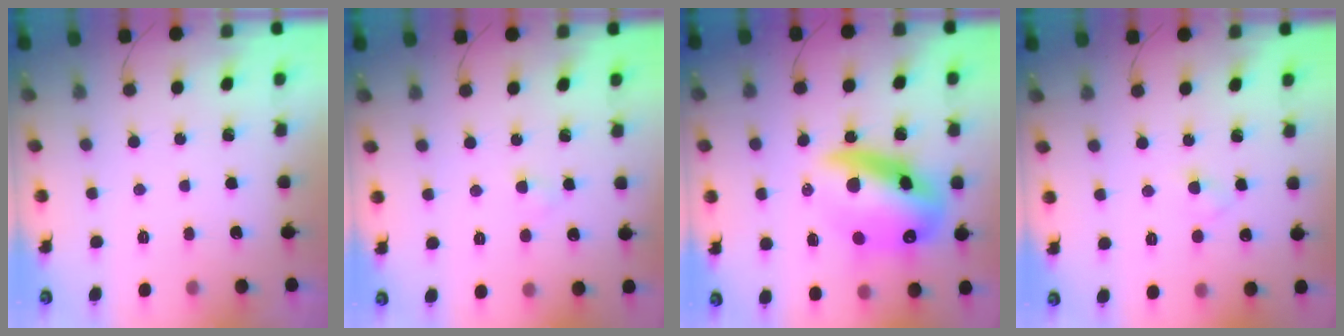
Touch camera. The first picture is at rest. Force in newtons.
{"total": 2.2, "press": 2.1, "slide": 0.8}
{"total": 20.5, "press": 19.9, "slide": 5.3}
{"total": 2.1, "press": 1.9, "slide": 0.9}